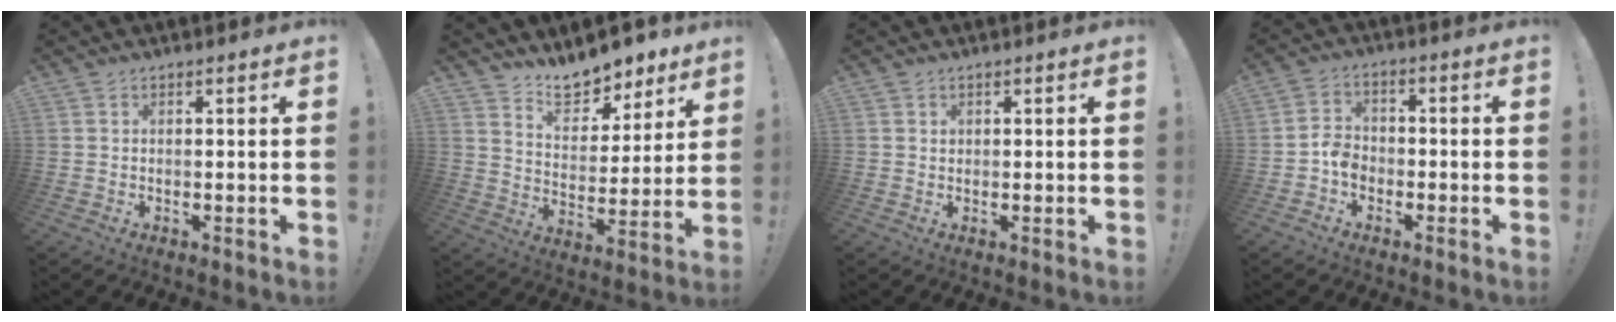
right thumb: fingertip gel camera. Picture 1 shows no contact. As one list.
[{"total": 12.5, "force": [10.9, 4.9, 3.6], "torque": [-0.057, -0.087, 0.201]}, {"total": 0.8, "force": [0.3, 0.7, 0.1], "torque": [0.005, -0.001, 0.004]}, {"total": 5.5, "force": [-3.0, 3.9, 2.5], "torque": [-0.046, 0.021, -0.052]}]